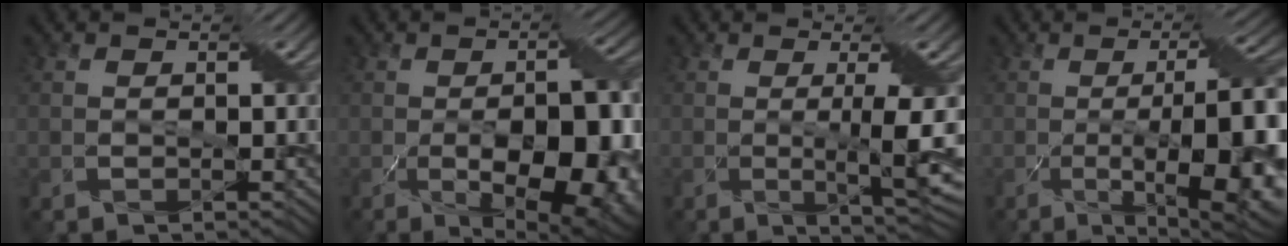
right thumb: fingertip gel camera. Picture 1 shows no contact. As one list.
[{"total": 13.6, "force": [-3.6, 6.1, 11.6], "torque": [-0.156, -0.025, -0.042]}, {"total": 7.4, "force": [-0.5, 1.2, 7.3], "torque": [-0.120, -0.002, -0.002]}, {"total": 16.5, "force": [-3.7, 4.9, 15.3], "torque": [-0.198, -0.006, -0.045]}]